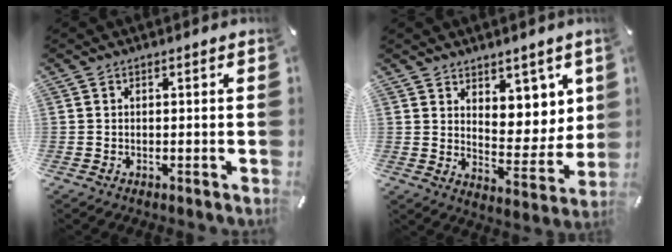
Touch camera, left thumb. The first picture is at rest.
{"total": 7.4, "force": [5.2, 5.2, 1.2], "torque": [0.000, -0.063, 0.098]}